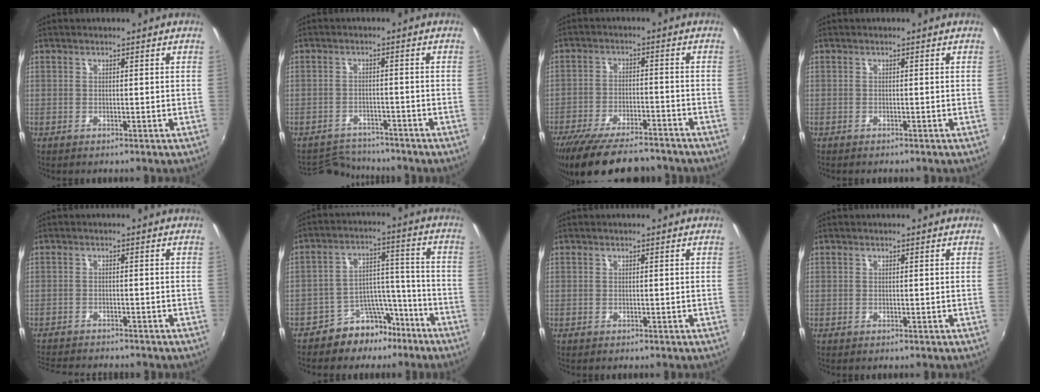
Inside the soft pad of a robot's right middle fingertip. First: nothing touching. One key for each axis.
{"total": 5.8, "fx": -5.6, "fy": 1.3, "fz": -0.1, "tx": -0.016, "ty": 0.006, "tz": -0.093}
{"total": 17.3, "fx": -14.3, "fy": 4.9, "fz": 8.3, "tx": -0.166, "ty": -0.025, "tz": -0.219}
{"total": 0.6, "fx": -0.5, "fy": 0.1, "fz": 0.2, "tx": -0.004, "ty": -0.002, "tz": -0.009}
{"total": 8.0, "fx": -7.4, "fy": 1.4, "fz": 2.5, "tx": -0.071, "ty": -0.014, "tz": -0.120}
{"total": 9.4, "fx": -7.4, "fy": 5.3, "fz": 2.4, "tx": -0.030, "ty": 0.051, "tz": -0.106}
{"total": 0.0}
{"total": 0.0}